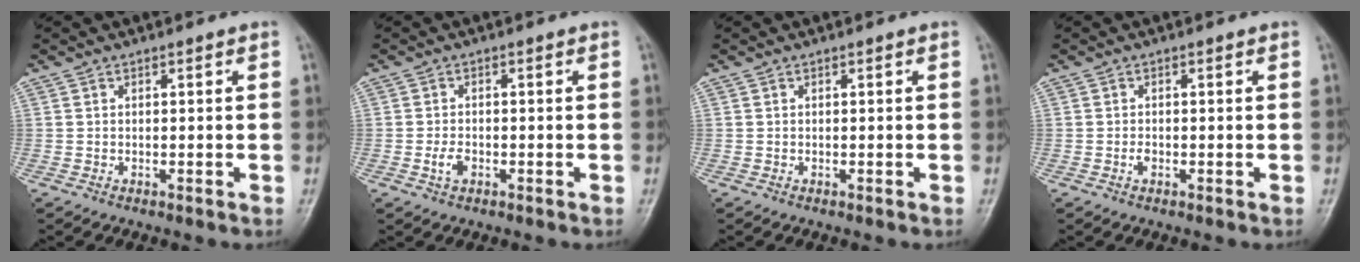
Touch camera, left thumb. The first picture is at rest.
{"total": 2.4, "force": [-0.8, 1.5, 1.6], "torque": [-0.030, 0.003, -0.017]}
{"total": 0.0}
{"total": 0.9, "force": [-0.3, 0.6, 0.6], "torque": [-0.009, 0.001, -0.007]}